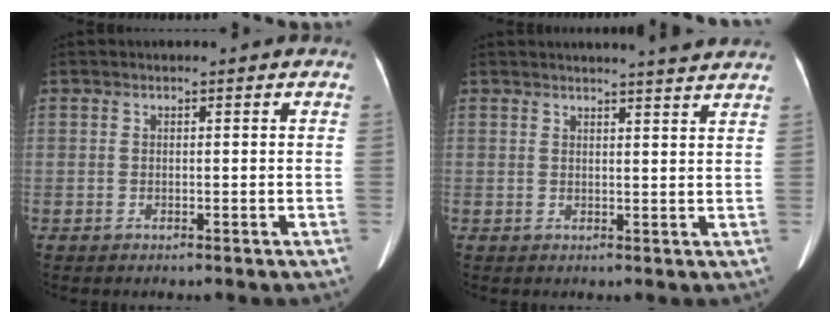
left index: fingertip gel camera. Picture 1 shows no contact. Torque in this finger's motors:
{"motor_torque": [0.43, -0.57, 0.05, 0.06]}